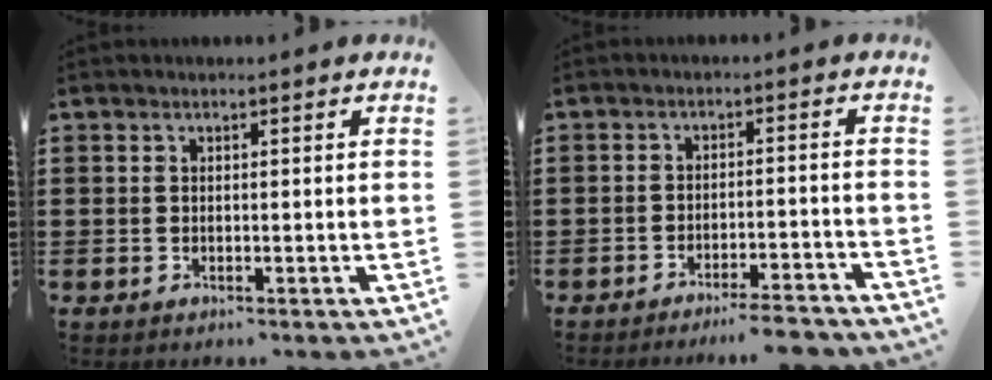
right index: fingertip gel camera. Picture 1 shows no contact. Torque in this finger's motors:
{"motor_torque": [1.14, -1.00, 0.09, -0.01]}